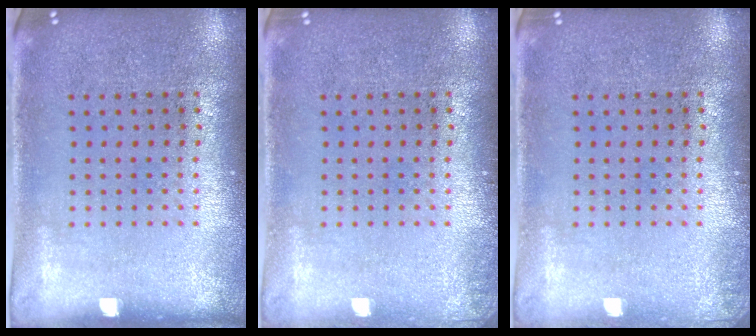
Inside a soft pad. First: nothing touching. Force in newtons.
{"total": 0.6, "press": 0.6, "slide": 0.2}
{"total": 0.6, "press": 0.6, "slide": 0.2}